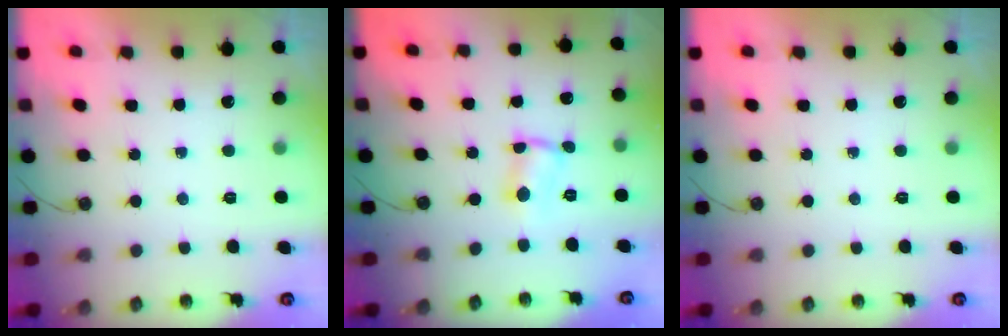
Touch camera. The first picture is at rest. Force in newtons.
{"total": 2.9, "press": 1.4, "slide": 2.5}
{"total": 0.0}